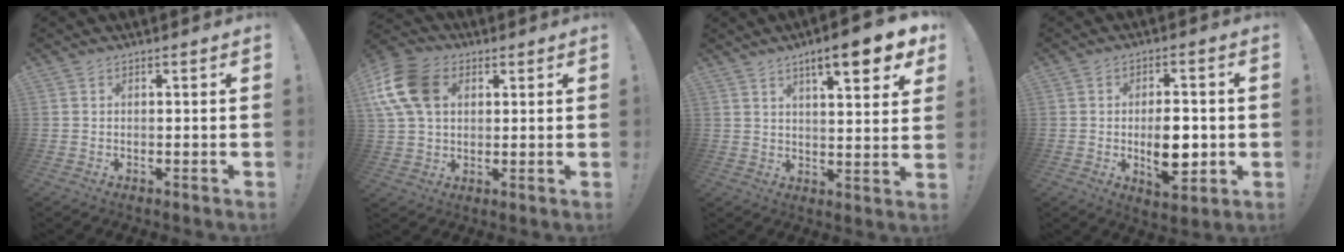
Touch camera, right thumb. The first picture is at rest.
{"total": 15.9, "force": [4.6, 11.6, 9.8], "torque": [-0.189, -0.006, 0.093]}
{"total": 11.3, "force": [6.5, 2.1, 8.9], "torque": [-0.122, -0.036, 0.099]}
{"total": 11.0, "force": [-1.5, 5.5, 9.4], "torque": [-0.146, -0.004, -0.026]}